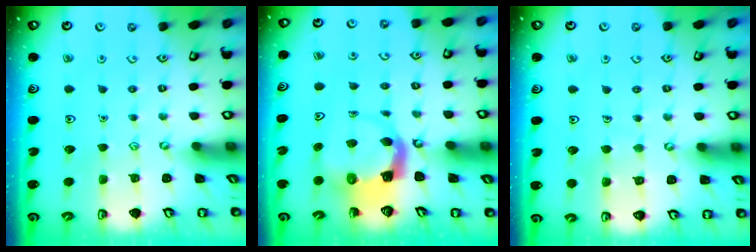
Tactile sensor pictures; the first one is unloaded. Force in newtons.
{"total": 4.1, "press": 4.0, "slide": 0.8}
{"total": 4.7, "press": 4.6, "slide": 0.4}